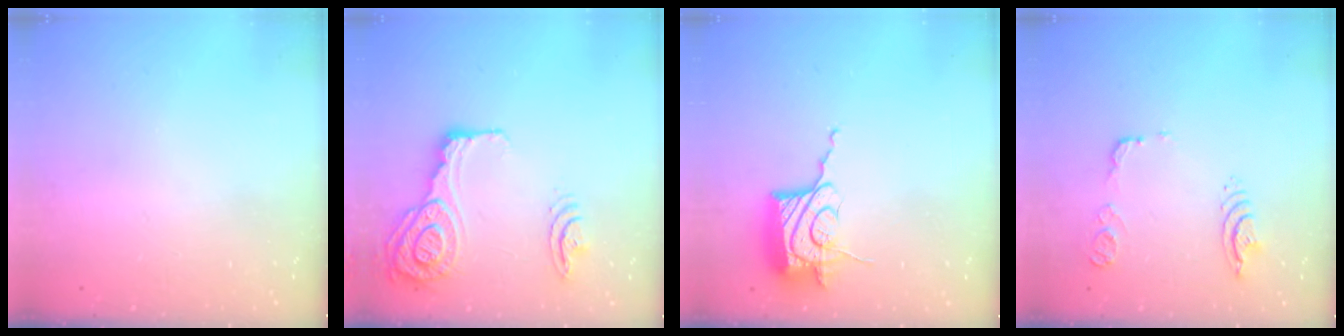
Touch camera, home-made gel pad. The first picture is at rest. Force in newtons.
{"total": 18.9, "press": 18.6, "slide": 3.2}
{"total": 17.2, "press": 17.1, "slide": 0.7}
{"total": 10.8, "press": 10.7, "slide": 1.4}